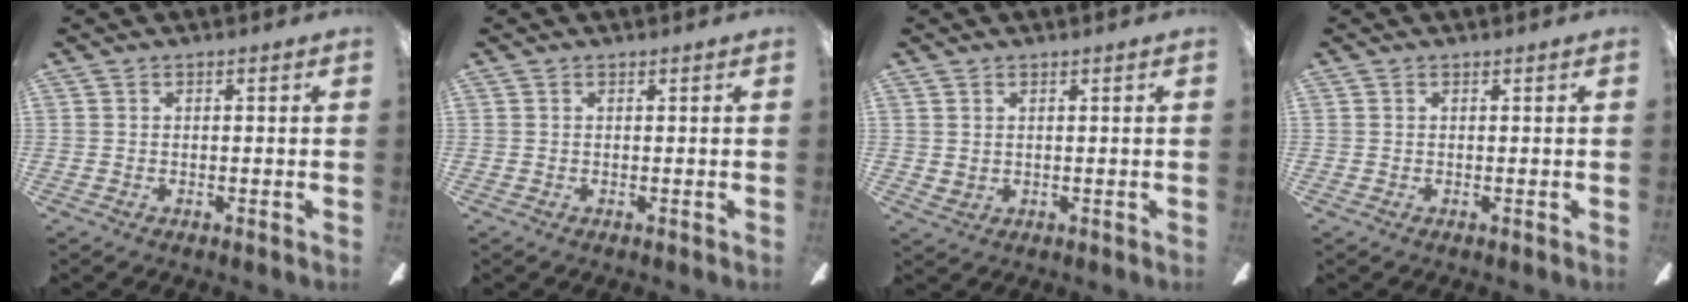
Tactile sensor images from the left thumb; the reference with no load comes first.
{"total": 0.0}
{"total": 1.3, "force": [1.2, 0.6, 0.1], "torque": [-0.005, 0.000, 0.022]}
{"total": 0.0}